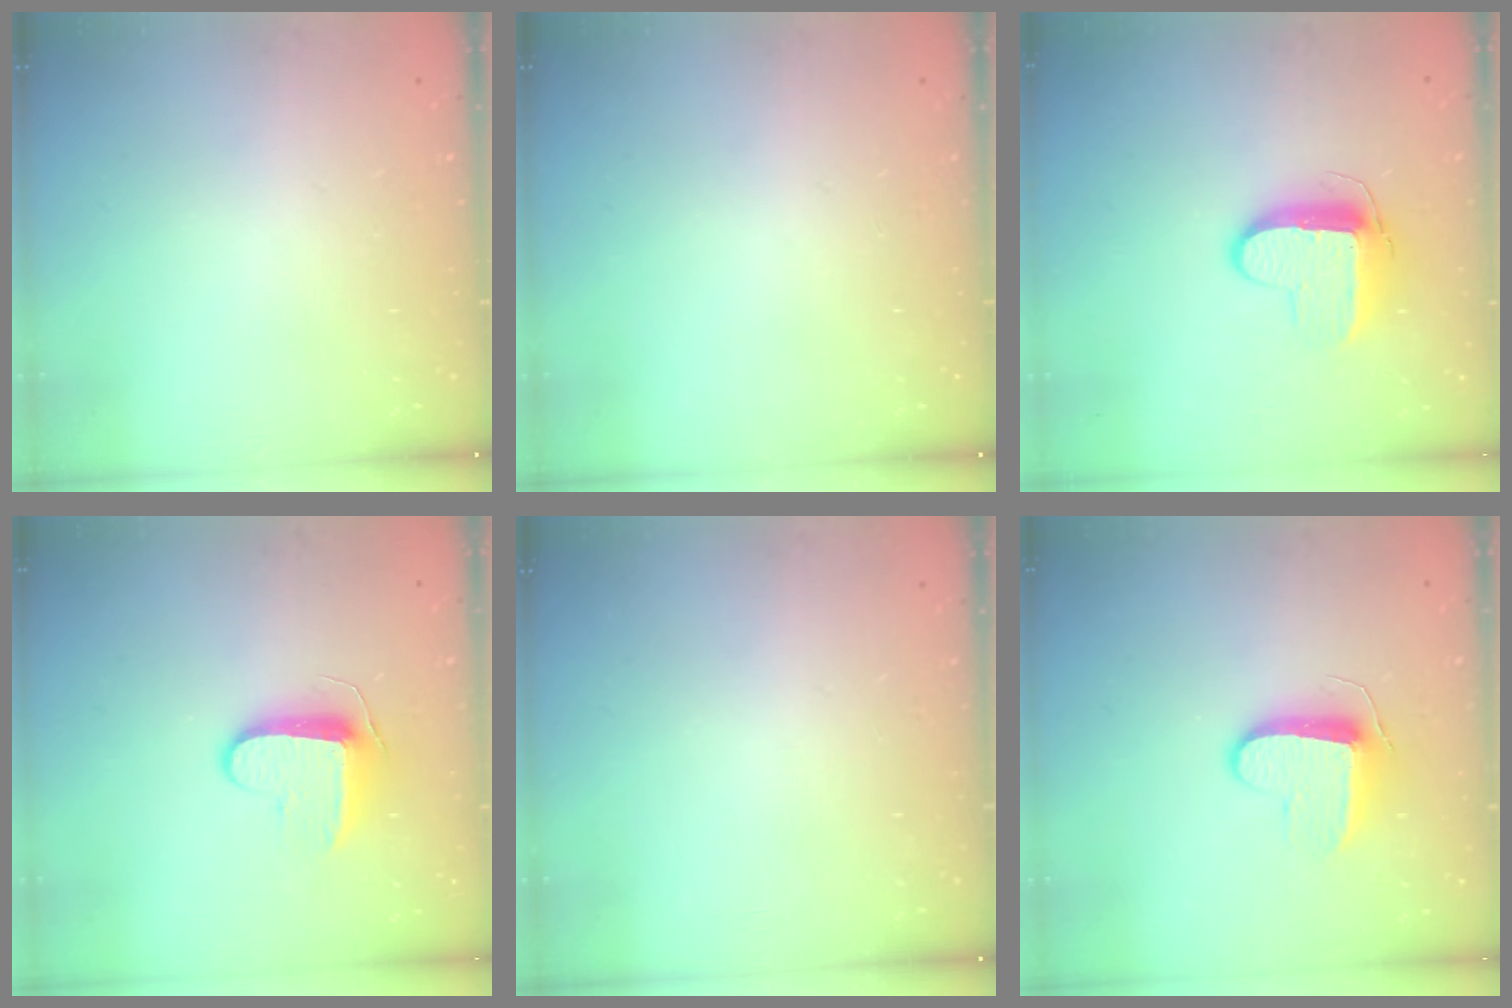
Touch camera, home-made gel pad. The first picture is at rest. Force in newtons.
{"total": 0.0}
{"total": 10.2, "press": 10.1, "slide": 0.8}
{"total": 8.9, "press": 8.9, "slide": 0.2}
{"total": 0.0}
{"total": 9.3, "press": 9.3, "slide": 0.3}